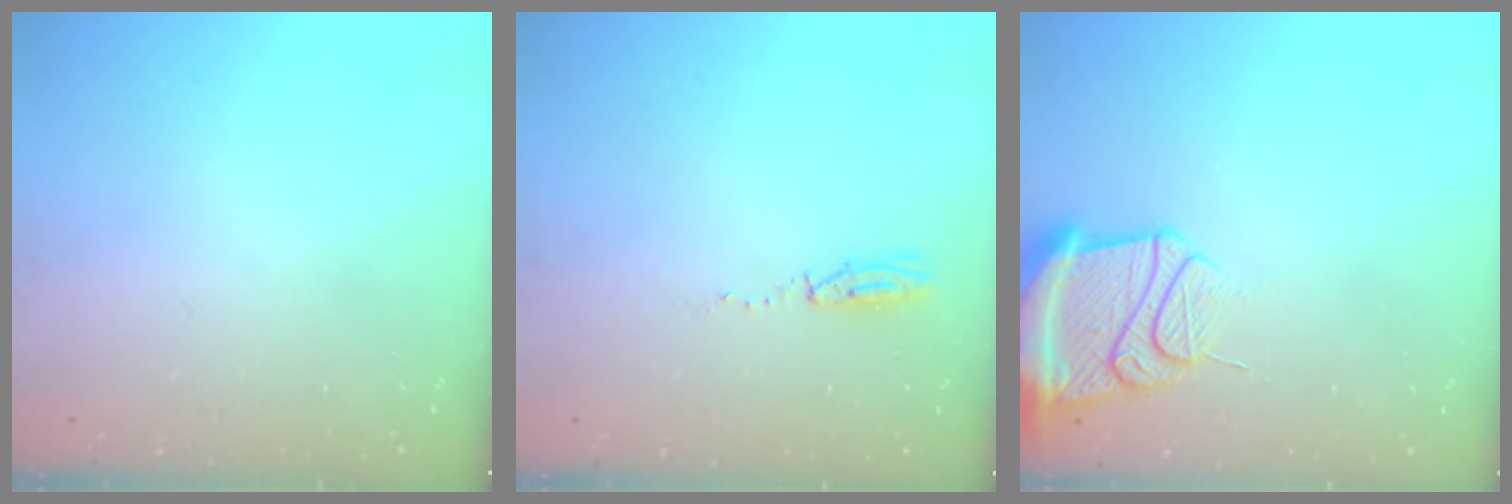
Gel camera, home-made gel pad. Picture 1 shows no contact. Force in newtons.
{"total": 3.5, "press": 2.8, "slide": 2.1}
{"total": 15.3, "press": 15.2, "slide": 1.8}